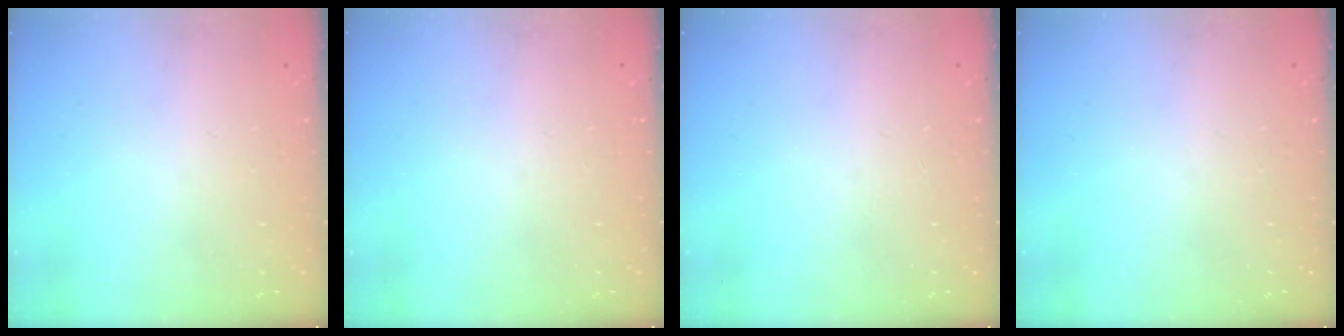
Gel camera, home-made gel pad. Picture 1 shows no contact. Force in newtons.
{"total": 0.0}
{"total": 0.0}
{"total": 0.0}